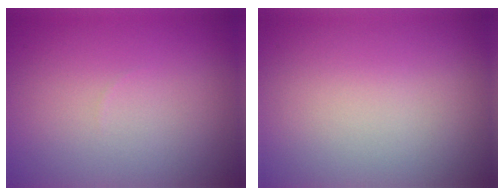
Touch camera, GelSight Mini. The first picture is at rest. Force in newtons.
{"total": 0.0}